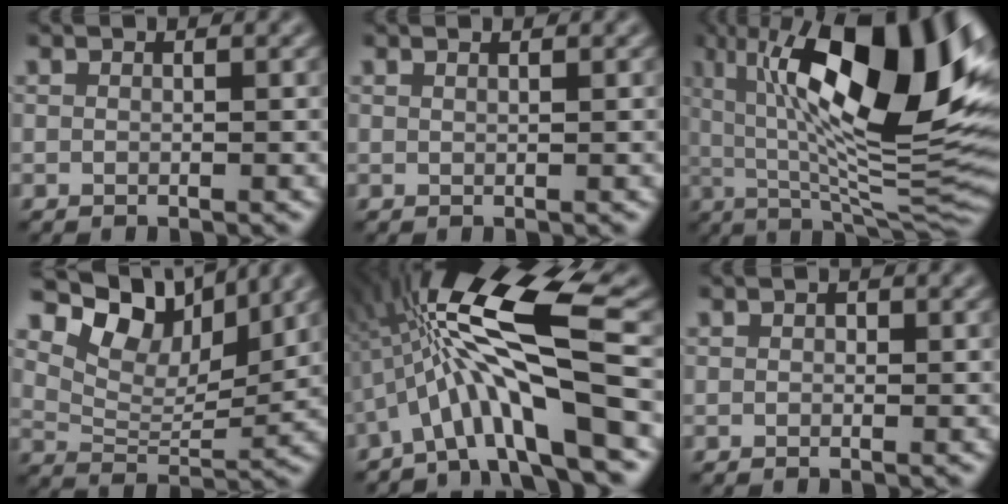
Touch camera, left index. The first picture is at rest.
{"total": 0.7, "force": [0.5, 0.2, 0.4], "torque": [-0.002, 0.002, 0.002]}
{"total": 16.3, "force": [4.3, 5.0, 14.9], "torque": [-0.222, 0.008, 0.064]}
{"total": 7.7, "force": [5.1, 3.7, 4.3], "torque": [-0.072, 0.003, 0.089]}
{"total": 12.0, "force": [-1.7, 2.2, 11.7], "torque": [-0.205, 0.031, -0.030]}
{"total": 0.0}